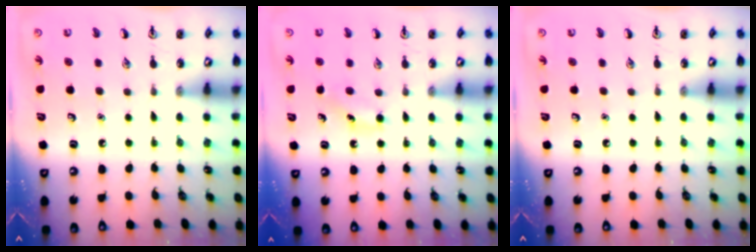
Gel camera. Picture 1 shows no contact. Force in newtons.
{"total": 3.3, "press": 3.2, "slide": 1.0}
{"total": 0.0}